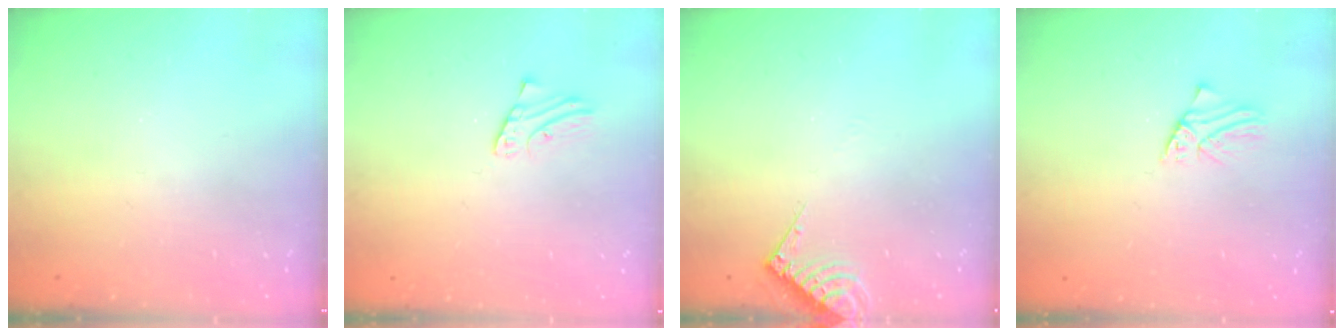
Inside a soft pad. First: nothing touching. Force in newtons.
{"total": 1.1, "press": 1.1, "slide": 0.1}
{"total": 5.6, "press": 5.5, "slide": 0.7}
{"total": 1.1, "press": 1.1, "slide": 0.1}